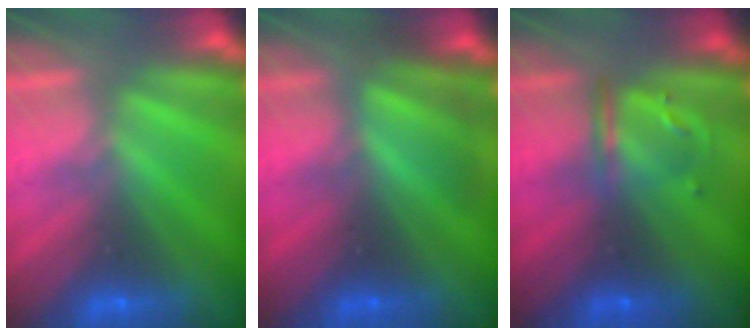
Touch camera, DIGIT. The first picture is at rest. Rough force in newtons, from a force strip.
{"total": 3.0}
{"total": 3.4}